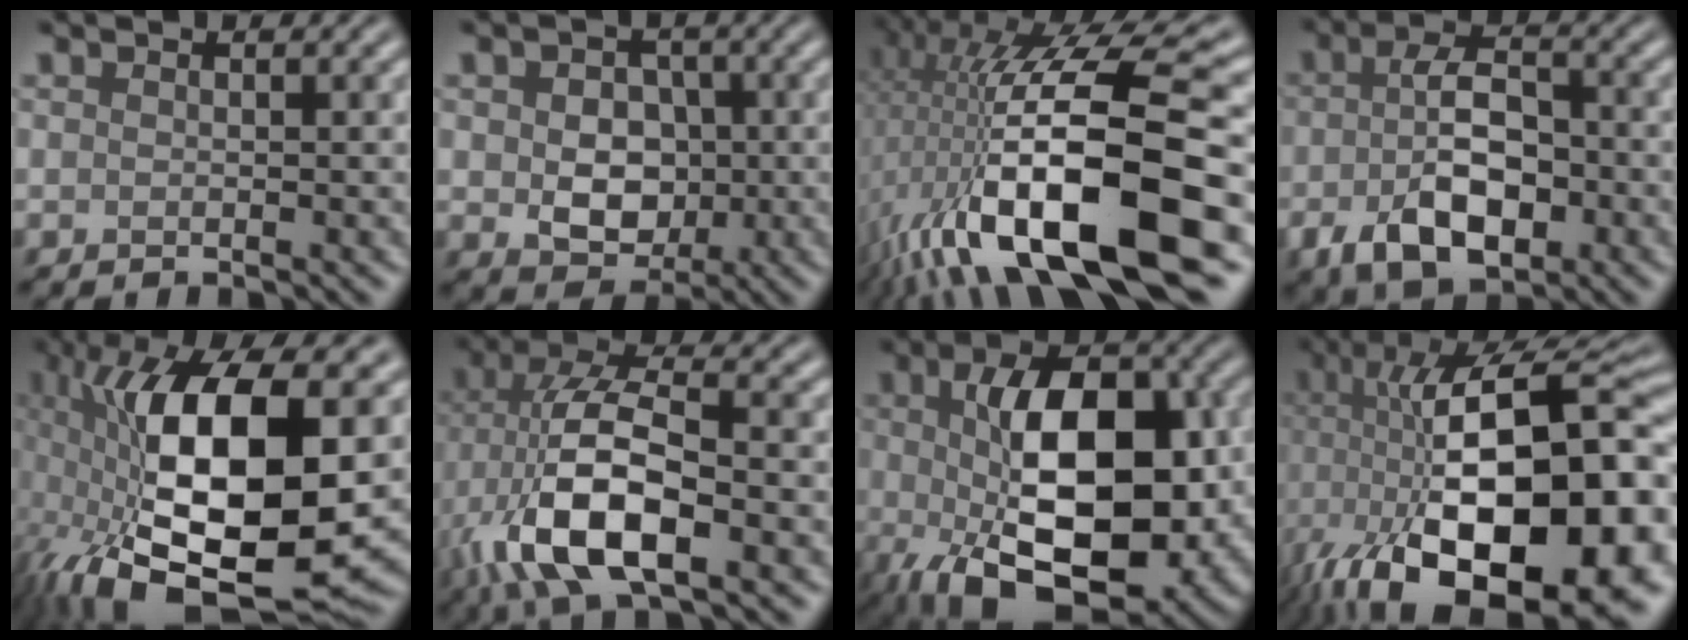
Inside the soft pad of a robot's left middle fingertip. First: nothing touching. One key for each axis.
{"total": 5.6, "fx": -0.2, "fy": 4.2, "fz": 3.6, "tx": -0.053, "ty": -0.003, "tz": -0.006}
{"total": 17.2, "fx": -3.1, "fy": 5.2, "fz": 16.0, "tx": -0.275, "ty": 0.020, "tz": -0.054}
{"total": 7.2, "fx": -2.4, "fy": 3.5, "fz": 5.8, "tx": -0.111, "ty": 0.002, "tz": -0.046}
{"total": 17.1, "fx": -0.2, "fy": 7.4, "fz": 15.4, "tx": -0.288, "ty": -0.007, "tz": -0.002}
{"total": 10.9, "fx": -3.2, "fy": 4.7, "fz": 9.2, "tx": -0.199, "ty": 0.001, "tz": -0.066}
{"total": 14.4, "fx": -1.4, "fy": 7.6, "fz": 12.2, "tx": -0.188, "ty": -0.011, "tz": -0.019}
{"total": 21.2, "fx": -4.9, "fy": 10.1, "fz": 18.0, "tx": -0.307, "ty": 0.006, "tz": -0.075}